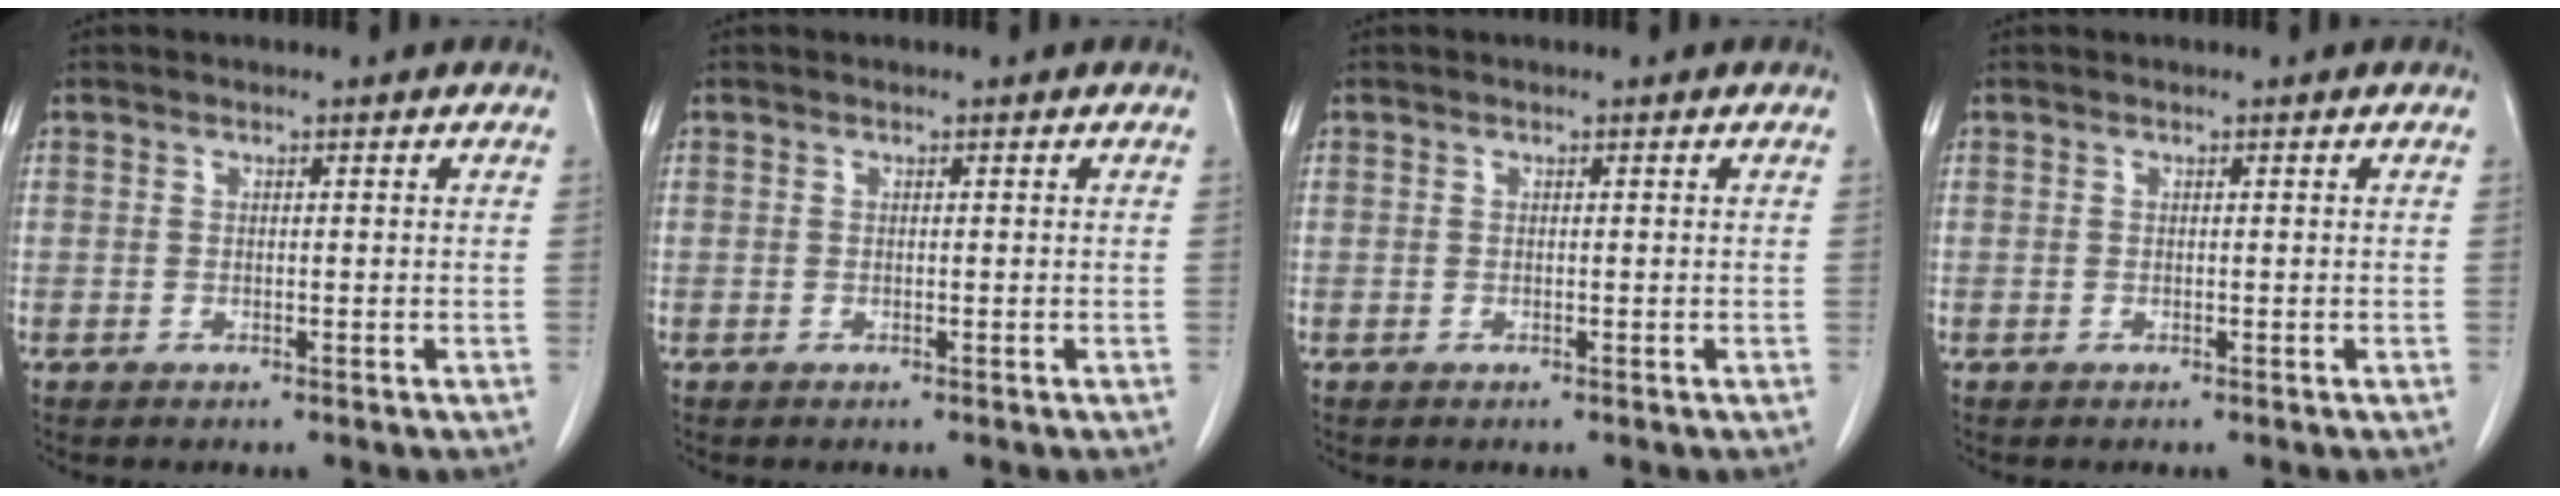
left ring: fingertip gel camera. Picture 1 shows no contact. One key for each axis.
{"total": 0.0}
{"total": 0.0}
{"total": 0.0}